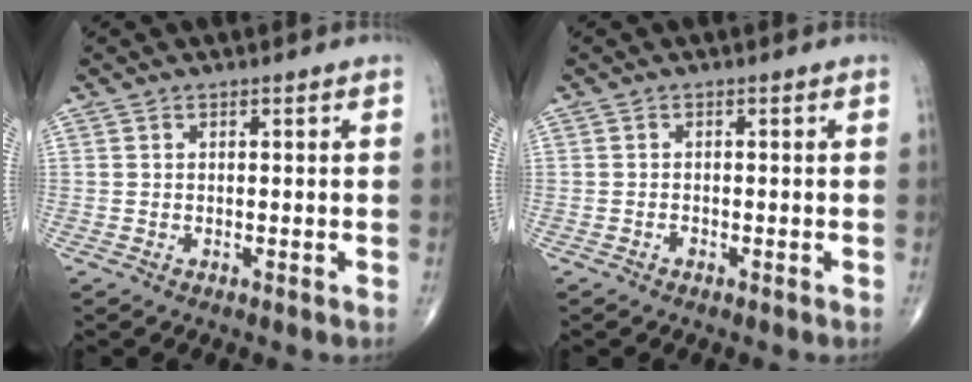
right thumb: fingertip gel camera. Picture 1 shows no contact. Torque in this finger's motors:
{"motor_torque": [0.02, -0.12, -0.03, -0.12, 0.02]}